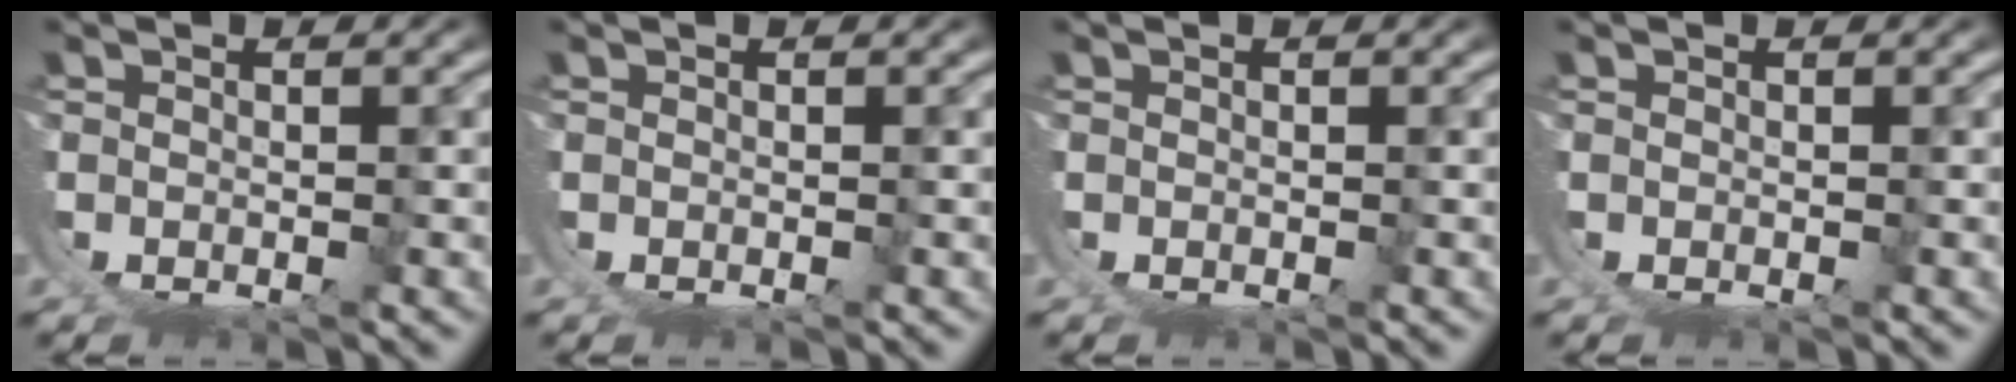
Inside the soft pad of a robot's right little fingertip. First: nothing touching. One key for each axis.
{"total": 0.0}
{"total": 0.0}
{"total": 0.0}